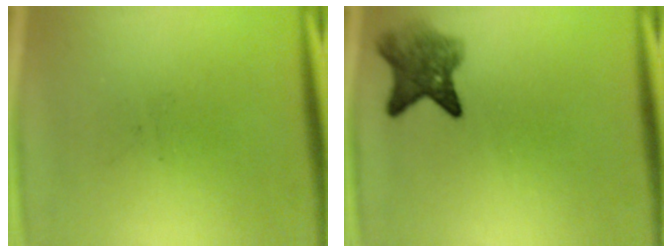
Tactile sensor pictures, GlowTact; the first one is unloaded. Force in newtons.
{"total": 5.5}